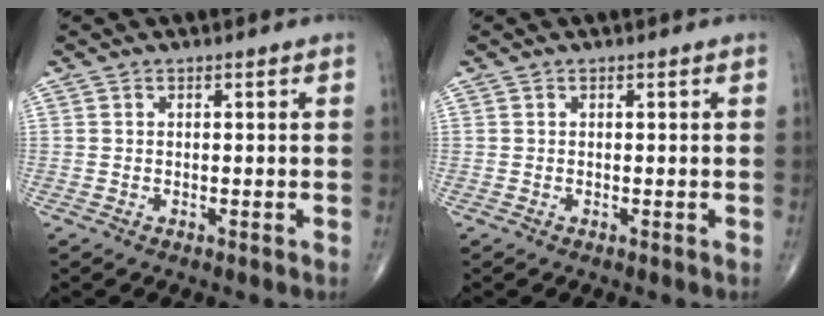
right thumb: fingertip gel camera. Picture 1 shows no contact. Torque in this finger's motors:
{"motor_torque": [0.02, 0.02, 0.00, 0.00, 0.00]}